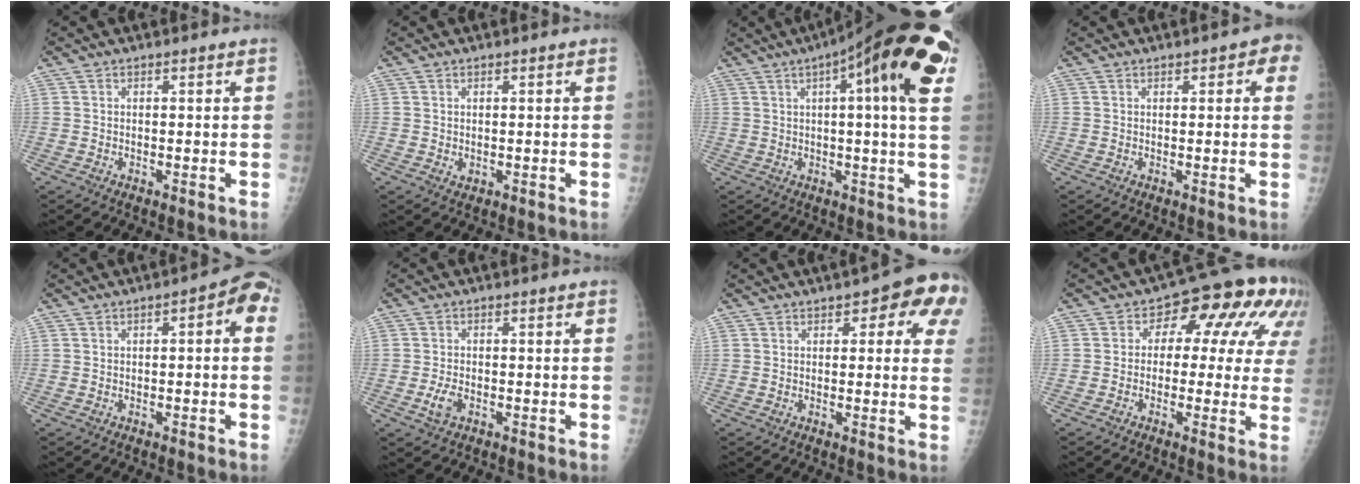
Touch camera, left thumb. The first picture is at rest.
{"total": 1.1, "force": [0.0, 0.8, 0.7], "torque": [-0.007, -0.001, 0.004]}
{"total": 19.9, "force": [7.8, 3.7, 17.9], "torque": [-0.250, 0.009, 0.098]}
{"total": 4.7, "force": [1.8, 1.9, 3.9], "torque": [-0.025, 0.001, 0.012]}
{"total": 5.7, "force": [0.8, 2.3, 5.1], "torque": [-0.049, 0.025, -0.001]}
{"total": 3.0, "force": [-1.1, 1.7, 2.2], "torque": [-0.047, 0.006, -0.020]}
{"total": 11.1, "force": [4.6, 4.3, 9.1], "torque": [-0.065, -0.004, 0.042]}
{"total": 14.9, "force": [3.6, 8.6, 11.6], "torque": [-0.087, 0.030, 0.032]}